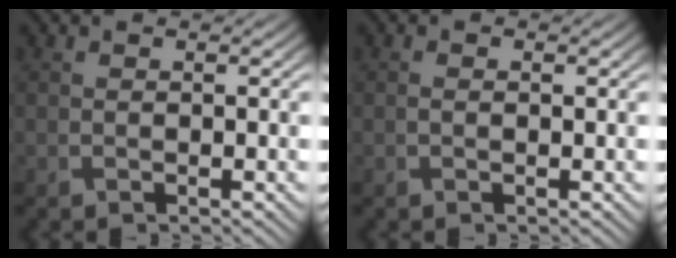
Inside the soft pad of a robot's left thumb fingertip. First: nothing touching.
{"total": 0.6, "force": [0.0, 0.3, 0.6], "torque": [-0.013, 0.001, 0.001]}